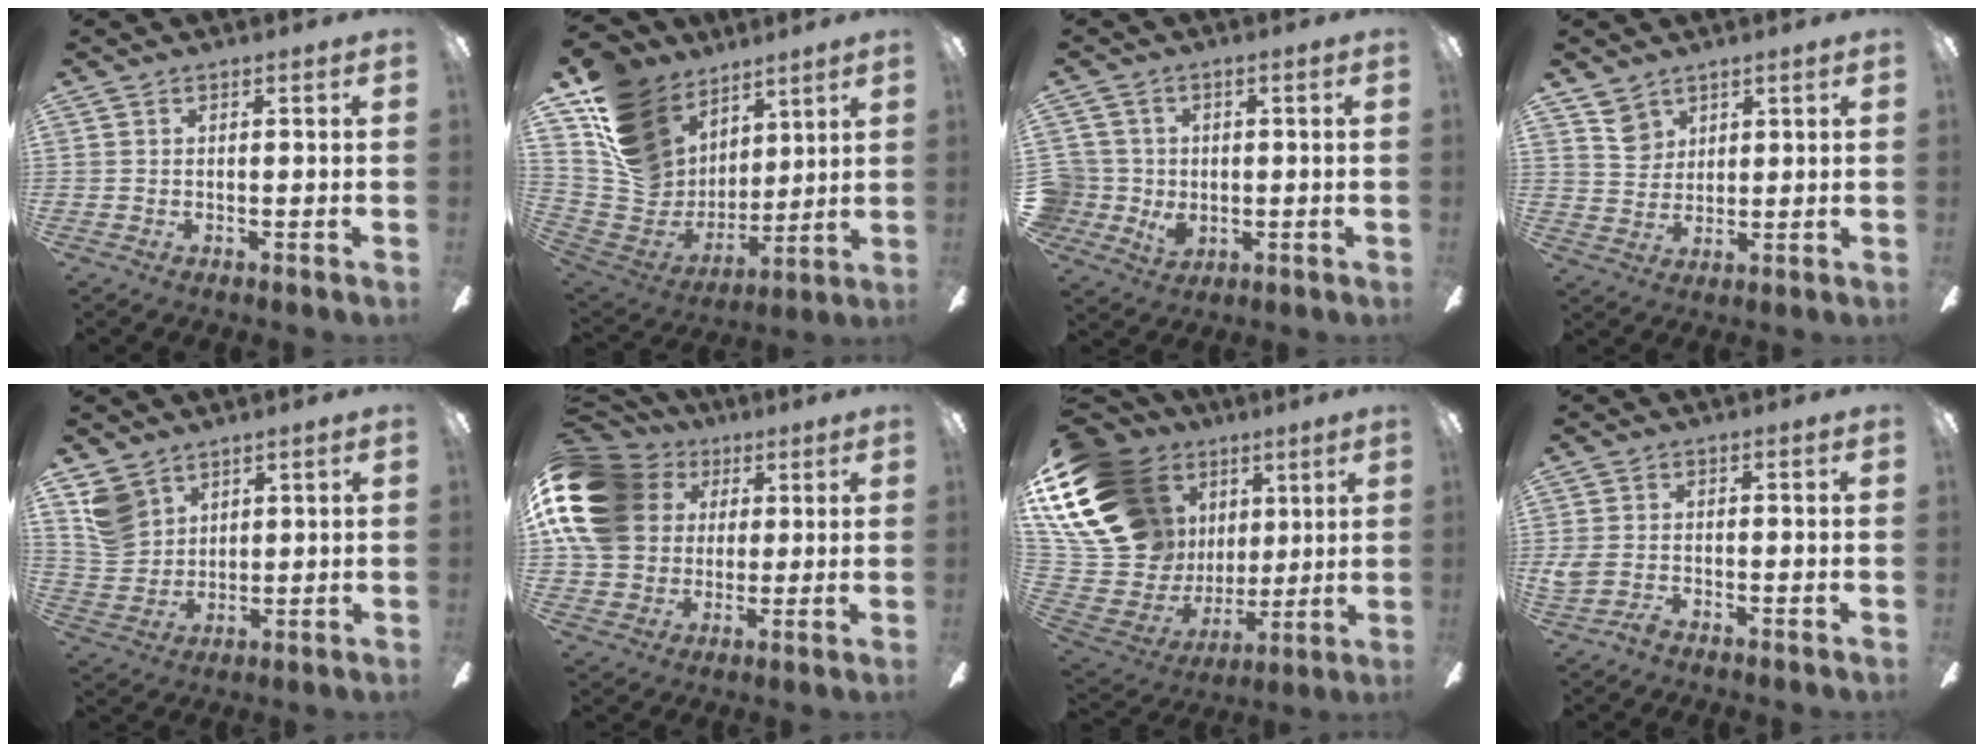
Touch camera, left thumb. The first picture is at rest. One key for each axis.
{"total": 18.6, "fx": 9.3, "fy": 14.5, "fz": 7.2, "tx": -0.150, "ty": -0.049, "tz": 0.194}
{"total": 6.5, "fx": 0.1, "fy": 6.4, "fz": 1.4, "tx": -0.050, "ty": -0.004, "tz": 0.007}
{"total": 6.0, "fx": 4.1, "fy": 4.2, "fz": 1.2, "tx": -0.010, "ty": -0.016, "tz": 0.073}
{"total": 8.3, "fx": 4.9, "fy": 6.3, "fz": 2.3, "tx": -0.047, "ty": -0.015, "tz": 0.100}
{"total": 19.2, "fx": 4.5, "fy": 15.6, "fz": 10.3, "tx": -0.202, "ty": -0.001, "tz": 0.086}
{"total": 23.8, "fx": 10.8, "fy": 17.0, "fz": 12.7, "tx": -0.281, "ty": -0.080, "tz": 0.234}
{"total": 3.3, "fx": -1.9, "fy": 1.6, "fz": 2.2, "tx": -0.056, "ty": 0.002, "tz": -0.038}